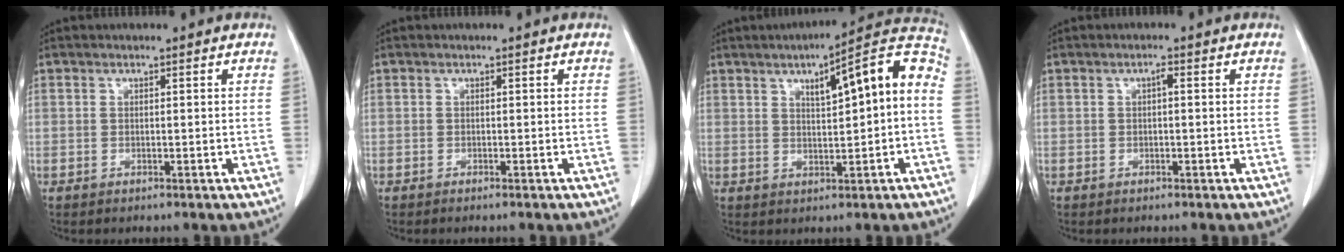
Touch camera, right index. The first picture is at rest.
{"total": 0.6, "force": [-0.5, 0.0, 0.3], "torque": [-0.007, -0.001, -0.007]}
{"total": 12.0, "force": [2.0, 2.1, 11.7], "torque": [-0.156, 0.037, 0.024]}
{"total": 0.9, "force": [0.1, 0.2, 0.9], "torque": [-0.015, 0.003, 0.001]}